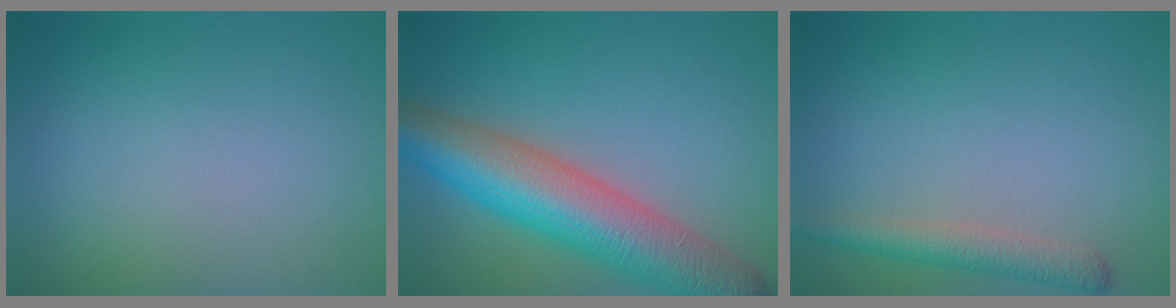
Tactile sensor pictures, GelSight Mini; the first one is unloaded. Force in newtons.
{"total": 10.3, "press": 10.3, "slide": 0.4}
{"total": 3.0, "press": 3.0, "slide": 0.2}